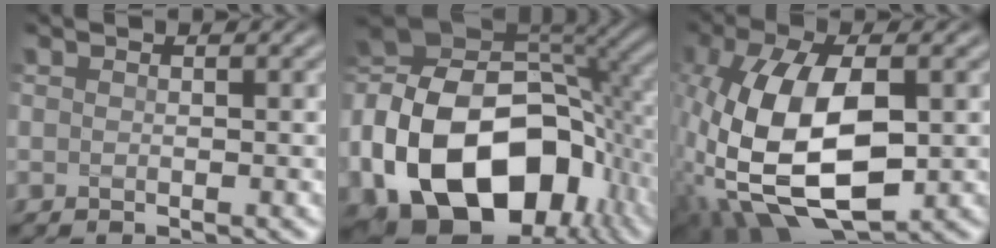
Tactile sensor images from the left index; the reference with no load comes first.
{"total": 19.2, "force": [-5.6, 13.2, 12.8], "torque": [-0.269, -0.018, -0.087]}
{"total": 13.3, "force": [-1.0, 7.2, 11.1], "torque": [-0.247, -0.002, -0.018]}